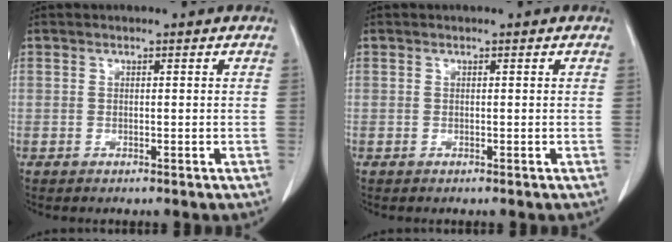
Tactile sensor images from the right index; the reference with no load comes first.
{"total": 0.0}